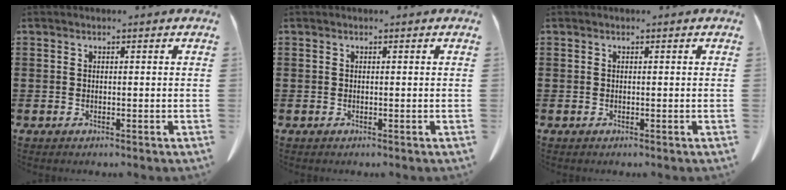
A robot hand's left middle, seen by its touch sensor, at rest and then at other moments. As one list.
[{"total": 0.0}, {"total": 0.0}]